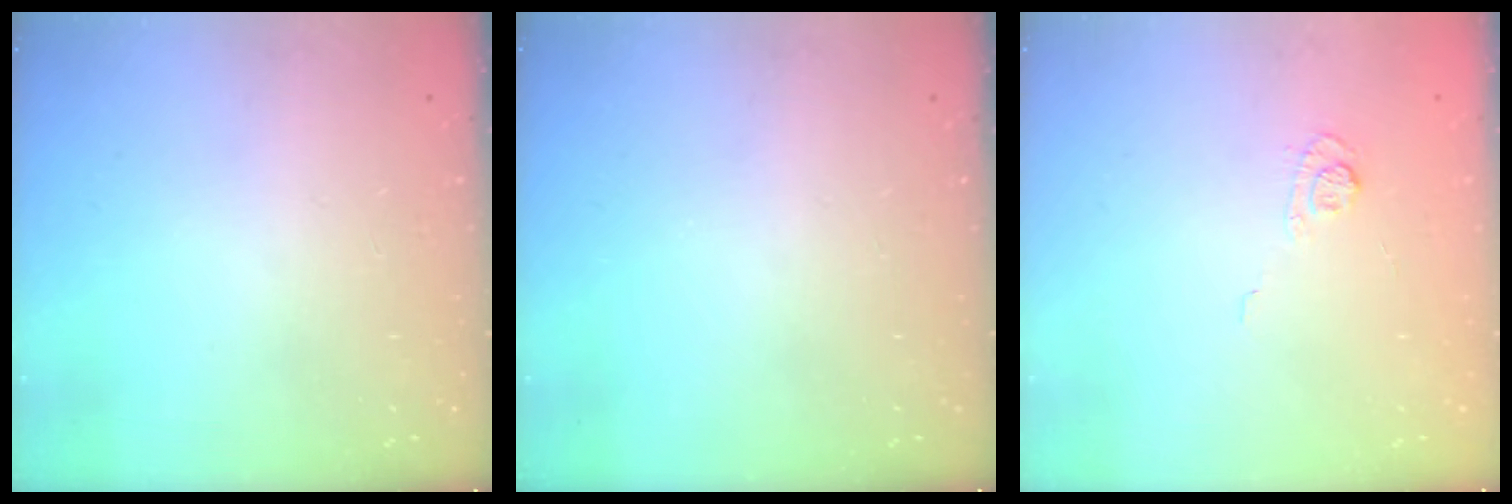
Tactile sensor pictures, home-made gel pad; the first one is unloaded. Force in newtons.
{"total": 0.0}
{"total": 5.8, "press": 5.7, "slide": 1.4}